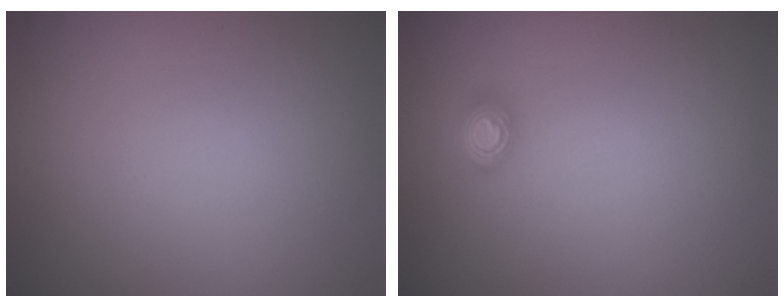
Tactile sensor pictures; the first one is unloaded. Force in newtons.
{"total": 1.6, "press": 1.3, "slide": 0.9}